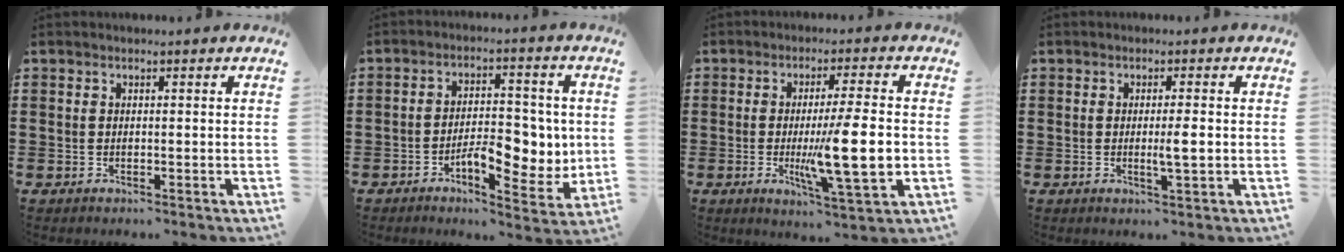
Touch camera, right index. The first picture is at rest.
{"total": 8.5, "force": [-1.7, 4.3, 7.1], "torque": [-0.080, -0.002, -0.034]}
{"total": 12.0, "force": [-1.3, 2.0, 11.7], "torque": [-0.199, -0.020, -0.026]}
{"total": 3.1, "force": [-0.2, 0.3, 3.1], "torque": [-0.053, -0.005, -0.004]}